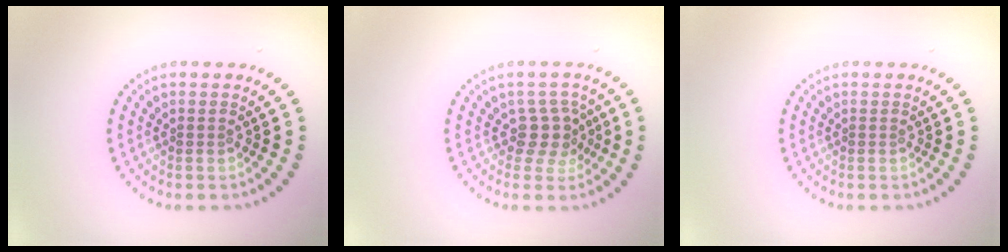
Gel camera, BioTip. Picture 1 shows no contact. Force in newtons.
{"total": 2.6, "press": 2.0, "slide": 1.6}
{"total": 0.0}